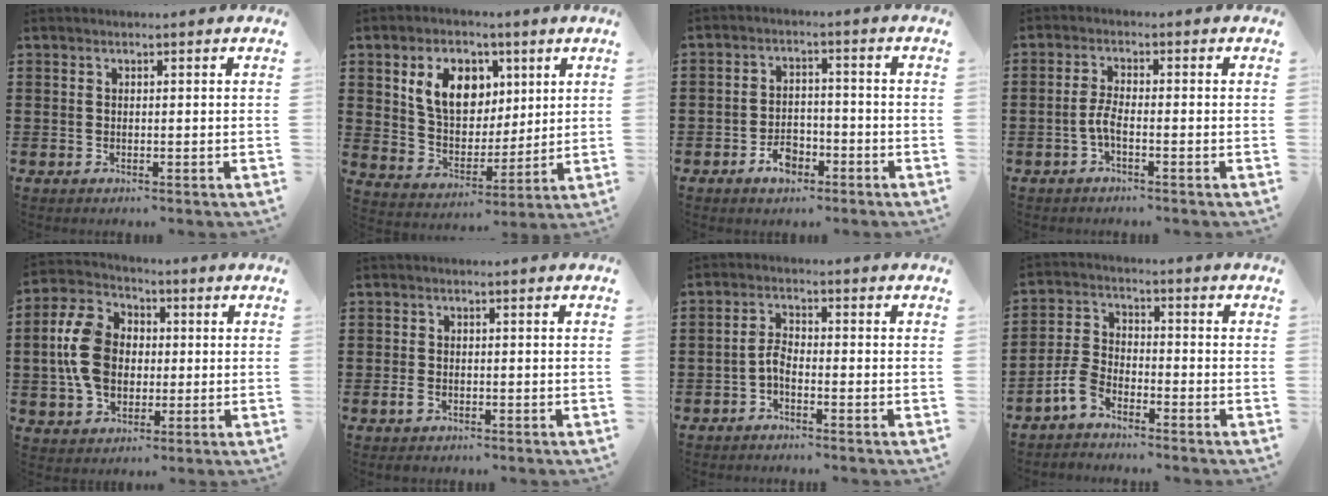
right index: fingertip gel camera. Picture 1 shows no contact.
{"total": 9.2, "force": [3.6, 6.6, 5.4], "torque": [-0.120, 0.016, 0.065]}
{"total": 4.5, "force": [-2.9, 2.7, 2.1], "torque": [-0.027, 0.007, -0.055]}
{"total": 3.1, "force": [-1.3, 0.7, 2.7], "torque": [-0.071, -0.005, -0.030]}
{"total": 11.2, "force": [-0.1, 8.5, 7.3], "torque": [-0.180, 0.013, -0.007]}
{"total": 1.7, "force": [-0.9, 1.0, 0.9], "torque": [-0.028, -0.005, -0.020]}
{"total": 2.8, "force": [-1.7, 1.0, 2.0], "torque": [-0.048, 0.005, -0.037]}
{"total": 5.1, "force": [-3.7, 2.2, 2.6], "torque": [-0.074, 0.004, -0.079]}